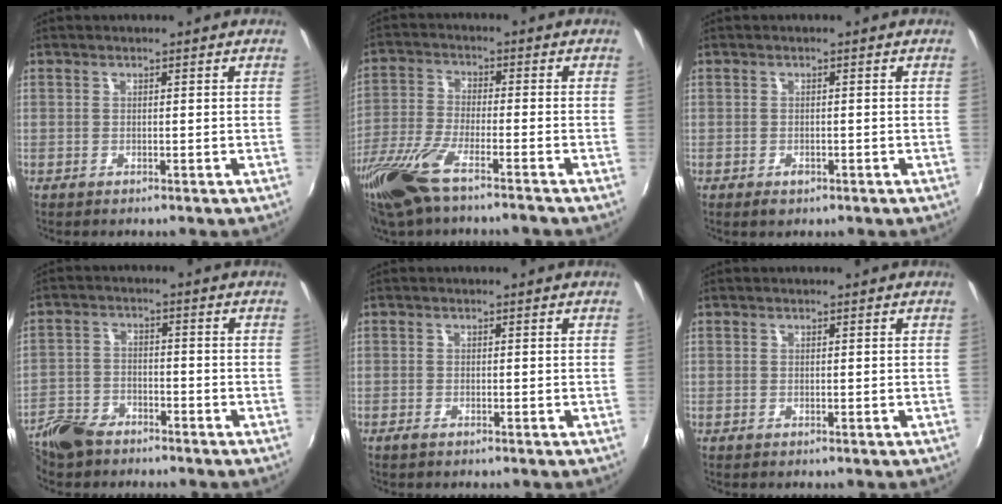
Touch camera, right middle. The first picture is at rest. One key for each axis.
{"total": 13.6, "fx": -9.7, "fy": 2.4, "fz": 9.3, "tx": -0.206, "ty": -0.047, "tz": -0.186}
{"total": 2.2, "fx": -1.4, "fy": 1.1, "fz": 1.3, "tx": -0.025, "ty": -0.005, "tz": -0.024}
{"total": 8.0, "fx": -6.1, "fy": 4.2, "fz": 3.0, "tx": -0.081, "ty": 0.005, "tz": -0.116}
{"total": 1.1, "fx": -0.9, "fy": 0.3, "fz": 0.6, "tx": -0.012, "ty": -0.004, "tz": -0.018}
{"total": 0.0}